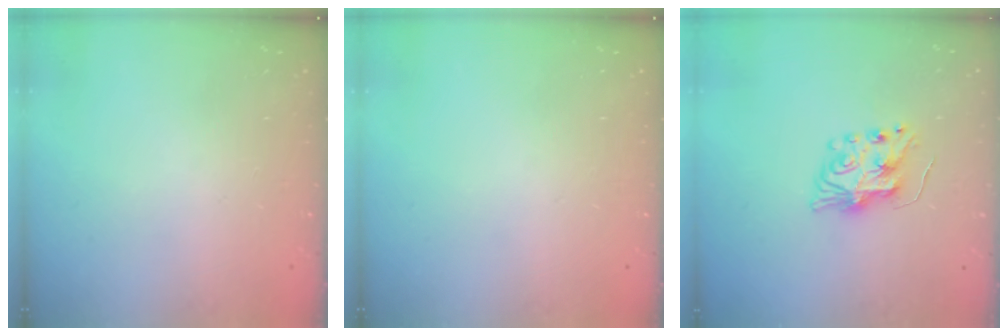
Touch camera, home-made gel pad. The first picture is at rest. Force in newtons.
{"total": 0.0}
{"total": 8.2, "press": 8.2, "slide": 0.7}